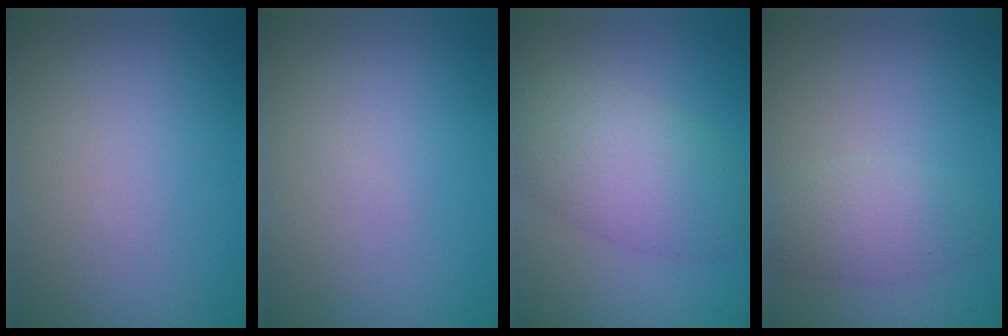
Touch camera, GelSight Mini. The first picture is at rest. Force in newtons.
{"total": 0.0}
{"total": 6.0, "press": 6.0, "slide": 0.2}
{"total": 3.0, "press": 3.0, "slide": 0.1}